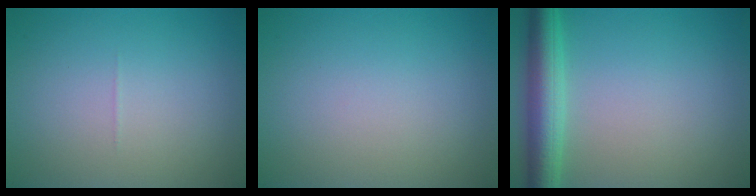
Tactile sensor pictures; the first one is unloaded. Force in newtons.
{"total": 0.0}
{"total": 4.9, "press": 4.9, "slide": 0.1}